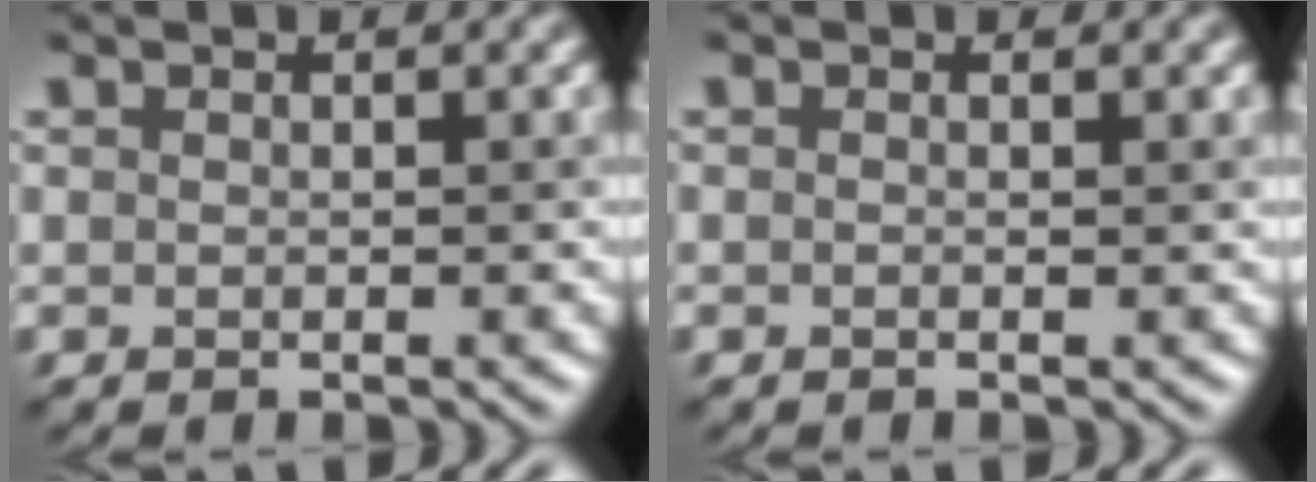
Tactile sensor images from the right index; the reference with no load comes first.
{"total": 0.9, "force": [0.2, 0.3, 0.8], "torque": [-0.010, -0.007, -0.011]}